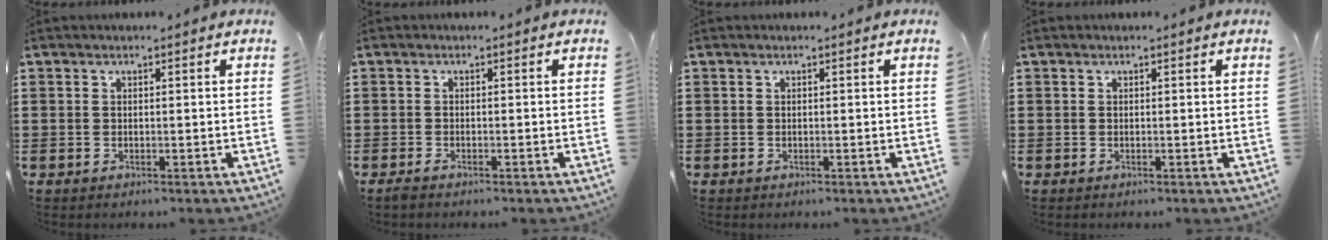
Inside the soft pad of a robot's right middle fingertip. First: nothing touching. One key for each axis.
{"total": 0.7, "fx": -0.6, "fy": 0.1, "fz": 0.4, "tx": -0.011, "ty": -0.006, "tz": -0.011}
{"total": 0.0}
{"total": 0.0}